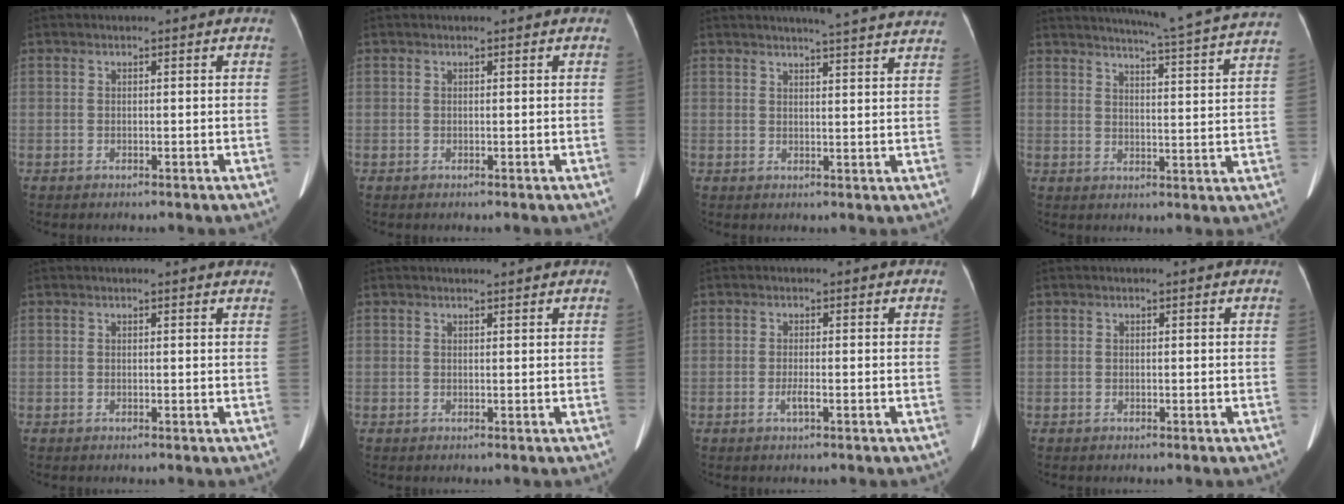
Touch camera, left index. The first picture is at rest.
{"total": 0.0}
{"total": 15.3, "force": [14.3, 0.2, 5.4], "torque": [-0.071, -0.024, 0.161]}
{"total": 18.1, "force": [16.7, -1.7, 6.6], "torque": [-0.112, -0.056, 0.201]}
{"total": 4.7, "force": [4.5, 0.6, 1.3], "torque": [-0.013, 0.006, 0.034]}
{"total": 1.6, "force": [1.6, 0.0, 0.3], "torque": [-0.008, 0.002, 0.023]}
{"total": 1.2, "force": [-0.7, 0.0, 1.0], "torque": [-0.026, -0.006, -0.011]}
{"total": 0.0}